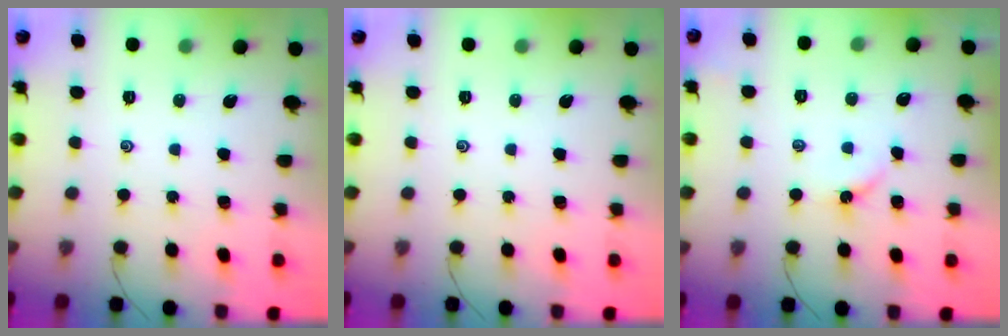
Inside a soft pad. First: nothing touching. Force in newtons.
{"total": 0.0}
{"total": 2.7, "press": 2.6, "slide": 0.6}